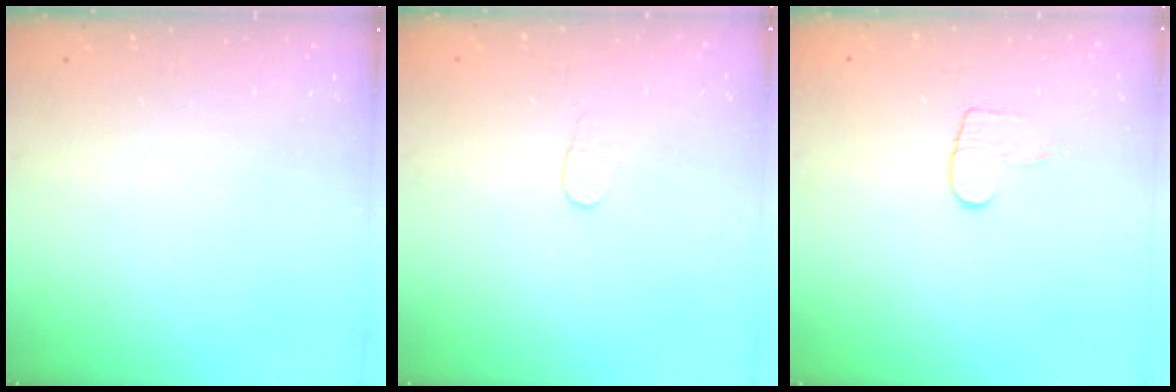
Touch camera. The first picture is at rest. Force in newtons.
{"total": 3.8, "press": 3.8, "slide": 0.4}
{"total": 6.6, "press": 6.6, "slide": 0.6}